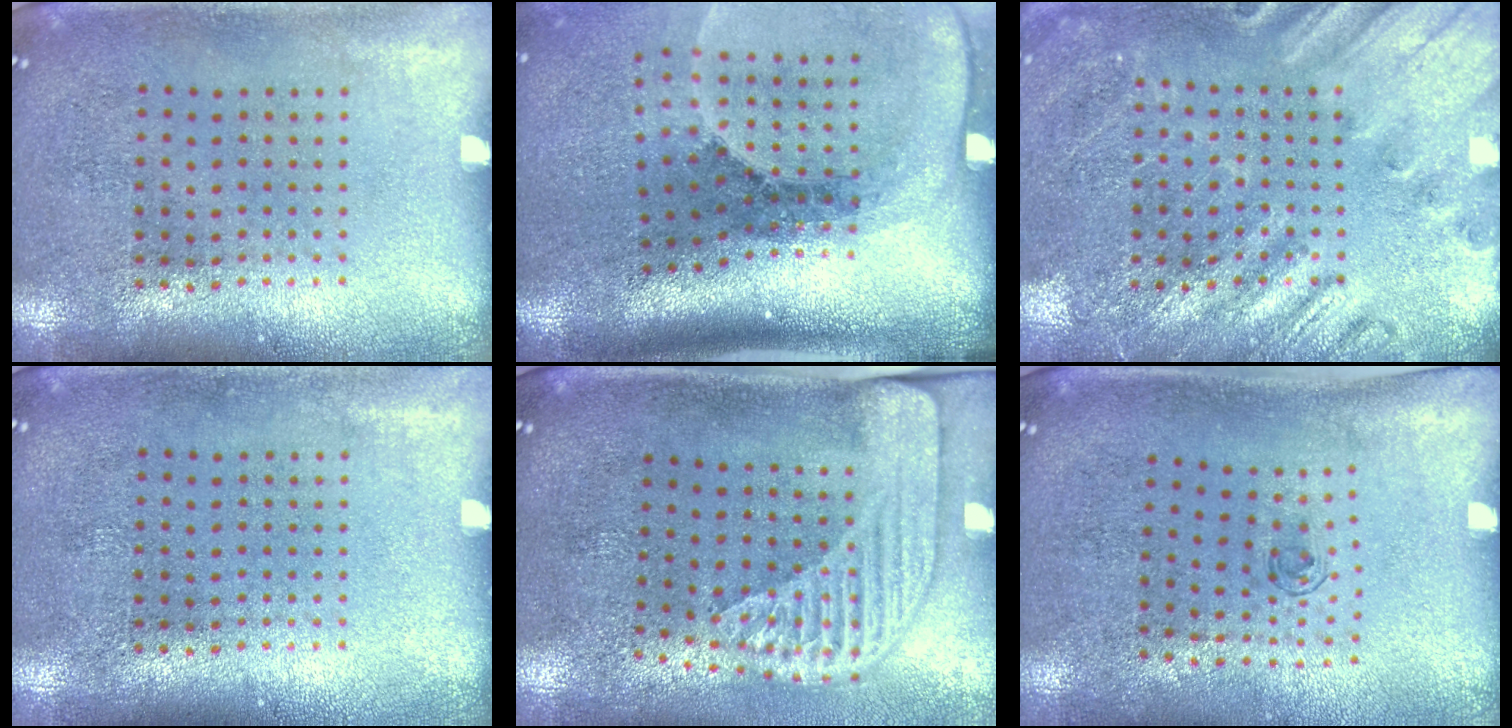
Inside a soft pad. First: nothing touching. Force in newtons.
{"total": 2.6, "press": 1.9, "slide": 1.8}
{"total": 2.3, "press": 2.2, "slide": 0.6}
{"total": 0.0}
{"total": 2.3, "press": 1.8, "slide": 1.5}
{"total": 0.7, "press": 0.2, "slide": 0.6}